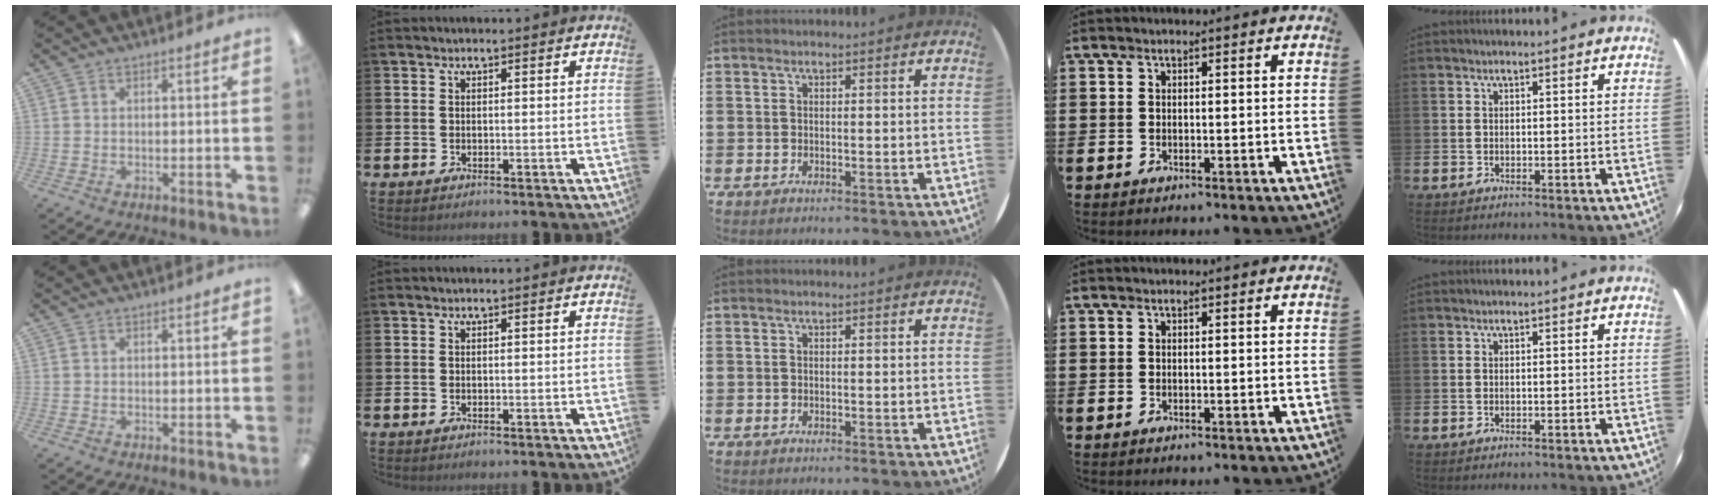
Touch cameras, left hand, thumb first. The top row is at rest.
{}